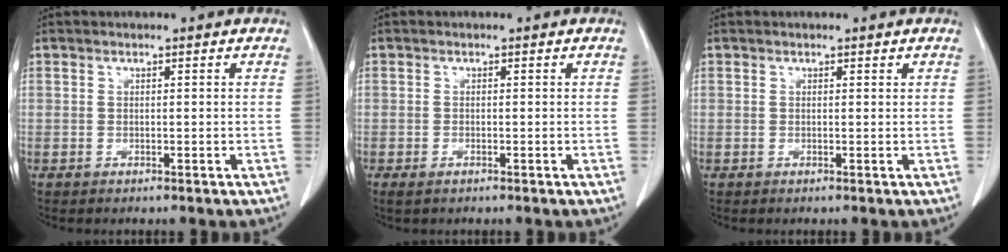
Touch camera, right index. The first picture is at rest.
{"total": 1.3, "force": [-0.5, 0.7, 1.0], "torque": [-0.020, -0.003, -0.003]}
{"total": 0.5, "force": [0.5, 0.2, 0.2], "torque": [-0.004, -0.005, 0.006]}